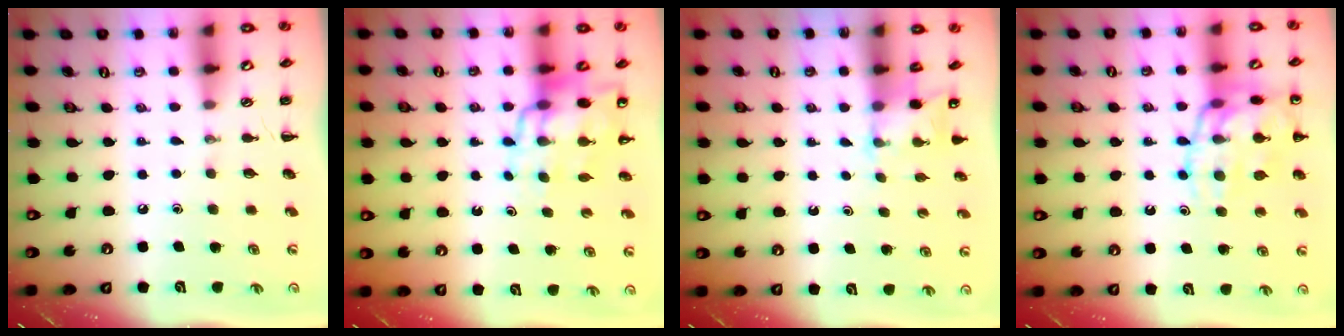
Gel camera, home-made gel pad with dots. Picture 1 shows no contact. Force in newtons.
{"total": 12.3, "press": 11.8, "slide": 3.5}
{"total": 2.8, "press": 2.7, "slide": 0.9}
{"total": 16.8, "press": 16.6, "slide": 1.9}